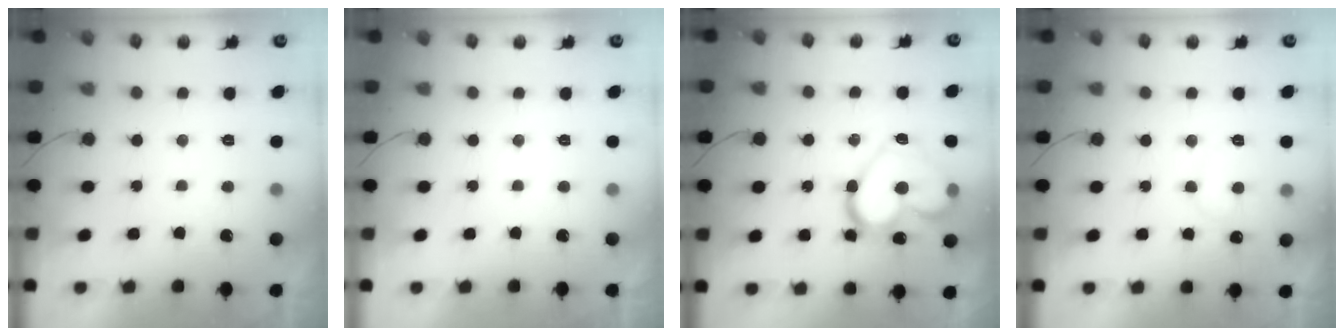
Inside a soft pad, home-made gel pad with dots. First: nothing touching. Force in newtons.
{"total": 1.8, "press": 1.8, "slide": 0.0}
{"total": 17.0, "press": 16.9, "slide": 2.1}
{"total": 7.7, "press": 7.7, "slide": 0.3}